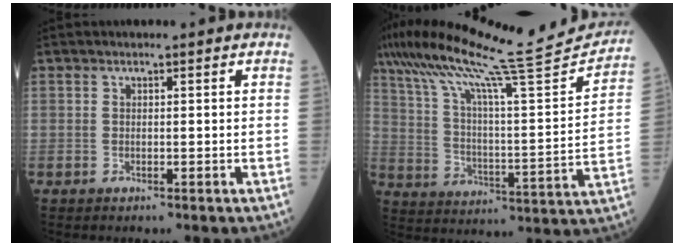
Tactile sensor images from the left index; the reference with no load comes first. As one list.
[{"total": 25.6, "force": [22.8, -0.2, 11.8], "torque": [-0.209, -0.026, 0.336]}]